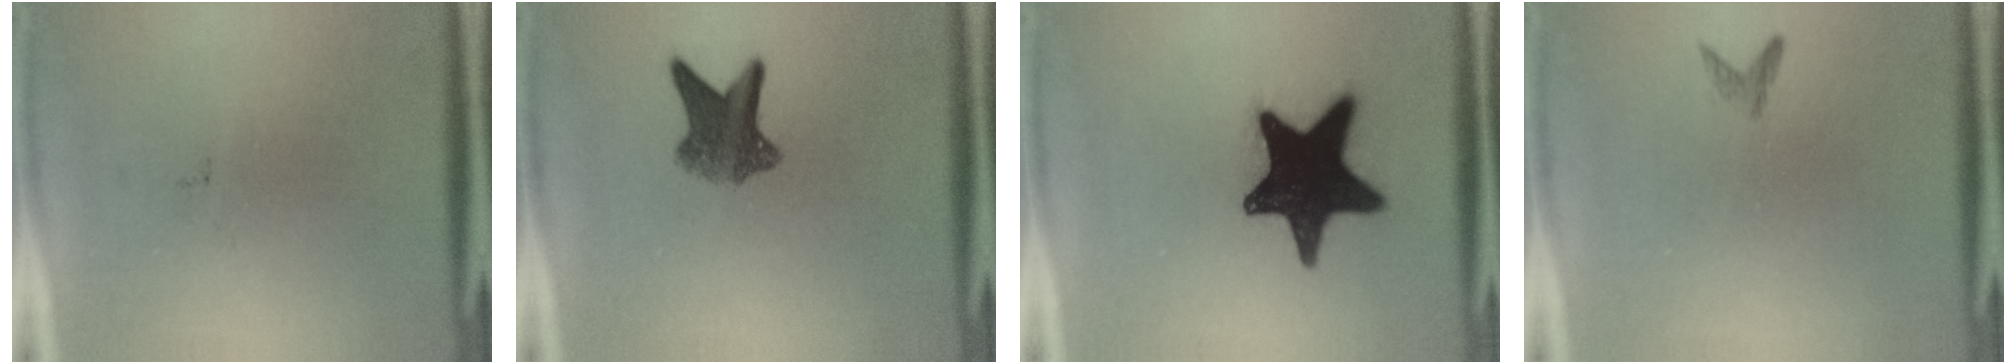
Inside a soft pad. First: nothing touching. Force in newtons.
{"total": 6.5}
{"total": 19.6}
{"total": 0.8}